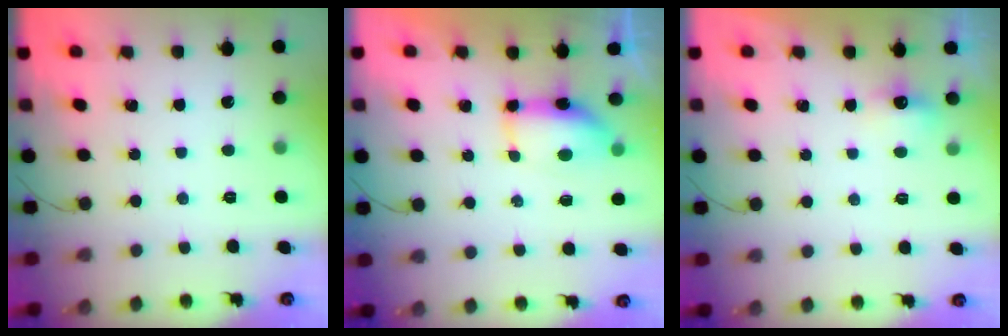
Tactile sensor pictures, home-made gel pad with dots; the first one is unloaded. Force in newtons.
{"total": 11.3, "press": 8.1, "slide": 7.9}
{"total": 4.4, "press": 4.1, "slide": 1.6}